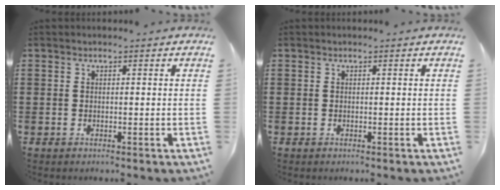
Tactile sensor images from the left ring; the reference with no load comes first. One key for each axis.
{"total": 0.0}